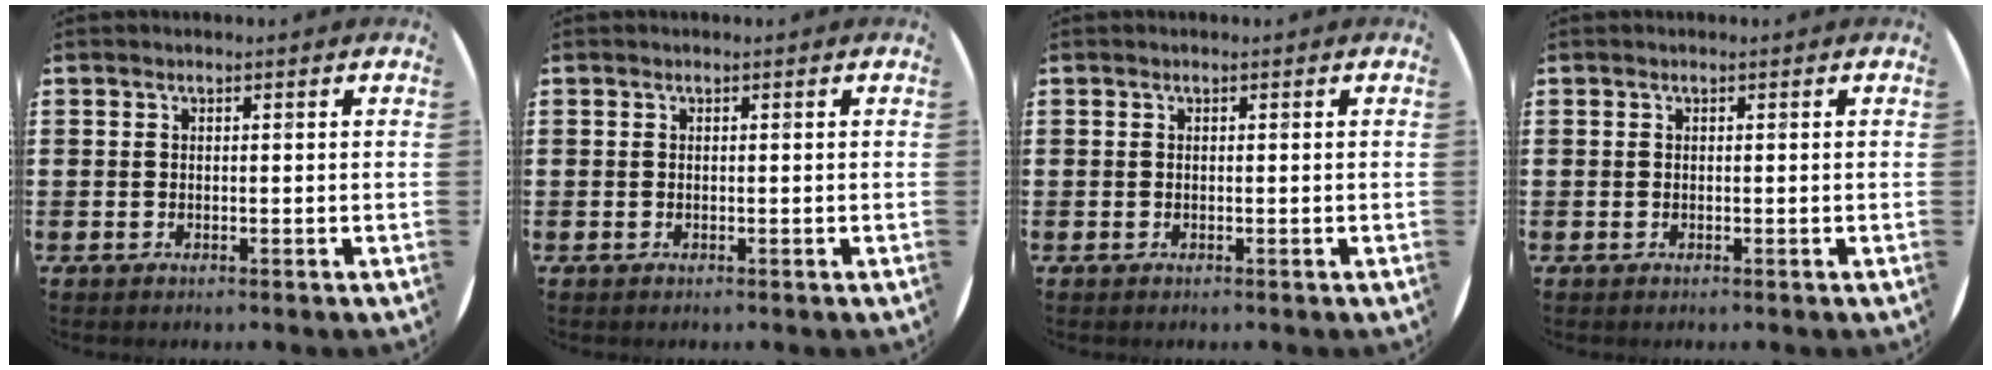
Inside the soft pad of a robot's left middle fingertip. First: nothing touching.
{"total": 0.0}
{"total": 0.0}
{"total": 0.0}